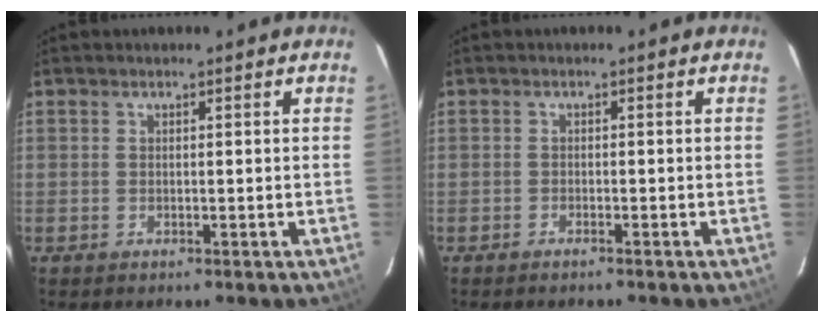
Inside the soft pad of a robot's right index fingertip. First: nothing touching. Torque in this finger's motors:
{"motor_torque": [-0.17, -0.24, -0.02, -0.01]}